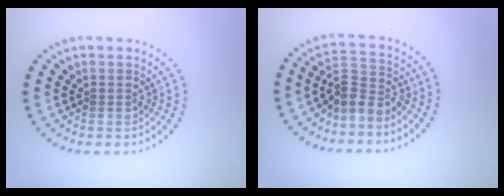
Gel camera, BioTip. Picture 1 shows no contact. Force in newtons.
{"total": 3.1, "press": 2.6, "slide": 1.7}